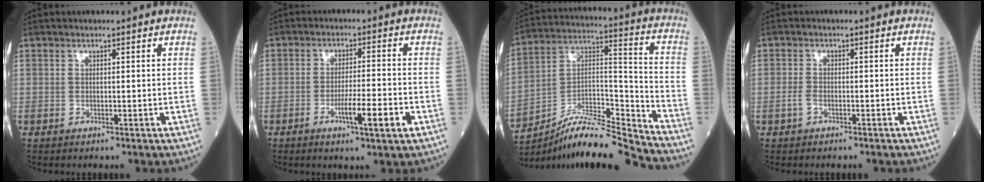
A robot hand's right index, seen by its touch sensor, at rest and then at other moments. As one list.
[{"total": 6.6, "force": [-2.7, 0.1, 6.0], "torque": [-0.094, -0.007, -0.045]}, {"total": 16.1, "force": [-15.3, -0.4, 5.1], "torque": [-0.080, 0.043, -0.268]}, {"total": 1.6, "force": [-1.0, 0.7, 1.0], "torque": [-0.026, 0.002, -0.018]}]